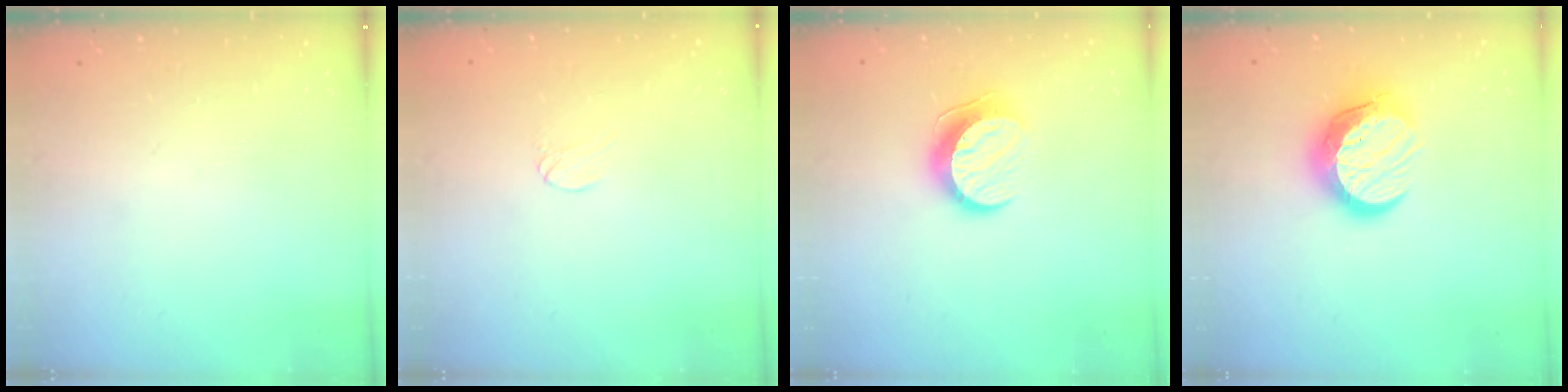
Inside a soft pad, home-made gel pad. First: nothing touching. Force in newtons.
{"total": 2.9, "press": 2.9, "slide": 0.3}
{"total": 9.6, "press": 9.6, "slide": 0.6}
{"total": 13.0, "press": 13.0, "slide": 0.9}